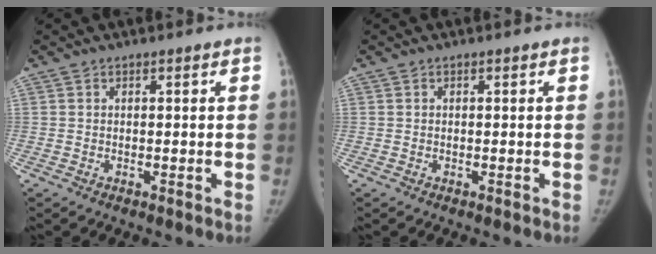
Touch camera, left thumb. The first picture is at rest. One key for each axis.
{"total": 0.0}